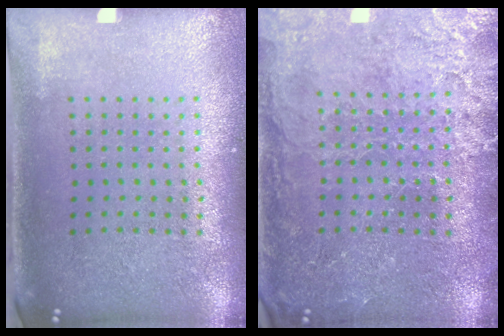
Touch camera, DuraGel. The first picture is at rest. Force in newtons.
{"total": 3.2, "press": 3.1, "slide": 0.7}